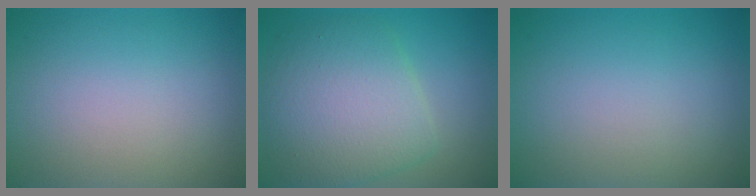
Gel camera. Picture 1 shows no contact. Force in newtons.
{"total": 7.1, "press": 7.1, "slide": 0.2}
{"total": 0.0}